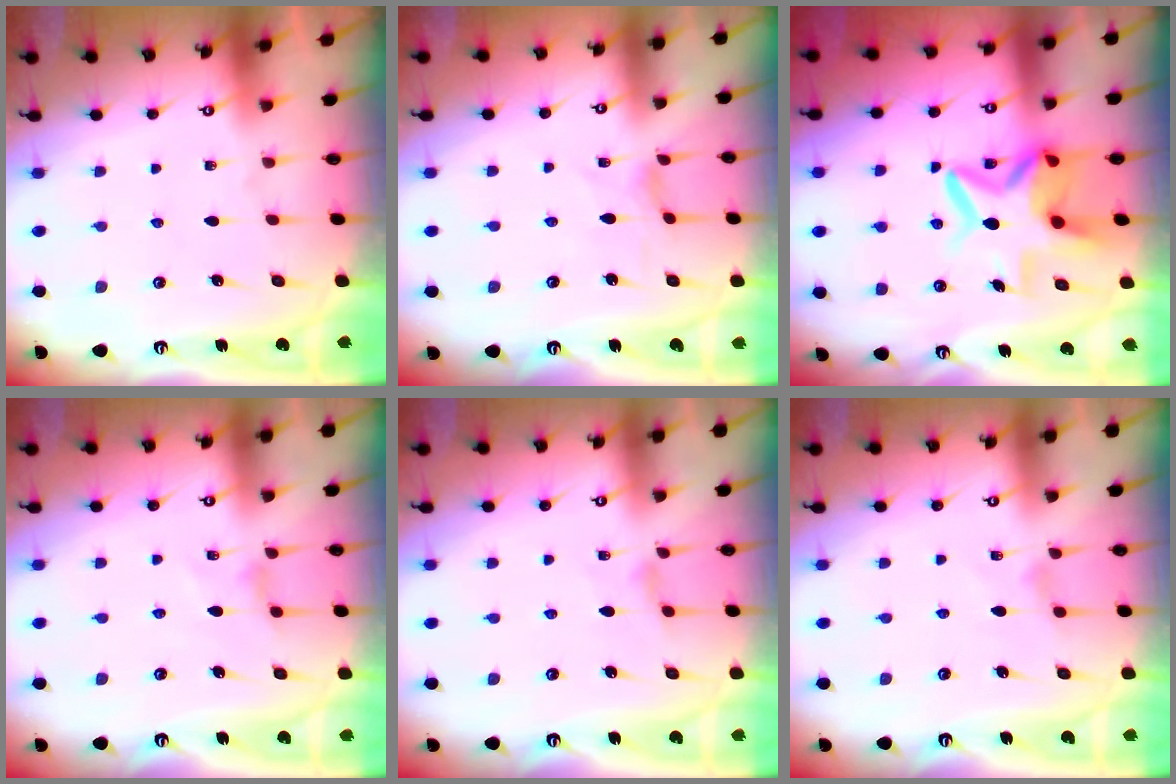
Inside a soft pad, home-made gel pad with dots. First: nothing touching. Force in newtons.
{"total": 2.5, "press": 2.4, "slide": 0.4}
{"total": 10.0, "press": 9.9, "slide": 1.2}
{"total": 2.6, "press": 2.5, "slide": 0.5}
{"total": 2.9, "press": 2.8, "slide": 0.5}
{"total": 2.1, "press": 2.1, "slide": 0.4}